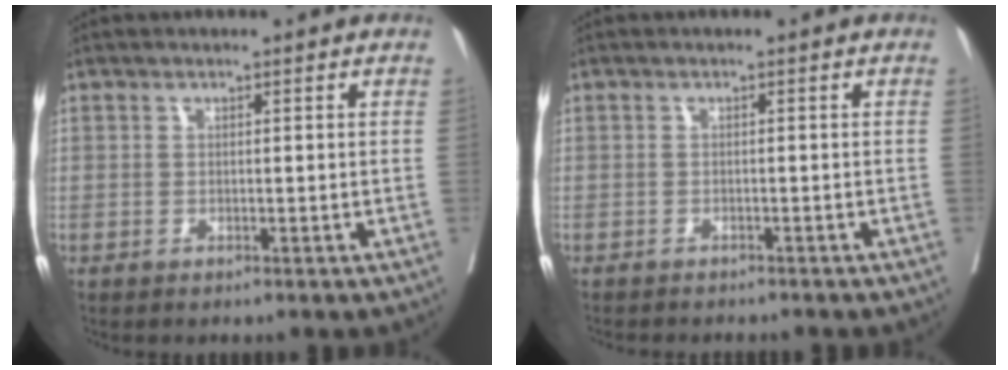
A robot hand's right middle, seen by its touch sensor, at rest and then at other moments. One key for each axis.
{"total": 5.5, "fx": -5.0, "fy": 1.2, "fz": 2.0, "tx": -0.023, "ty": -0.005, "tz": -0.064}